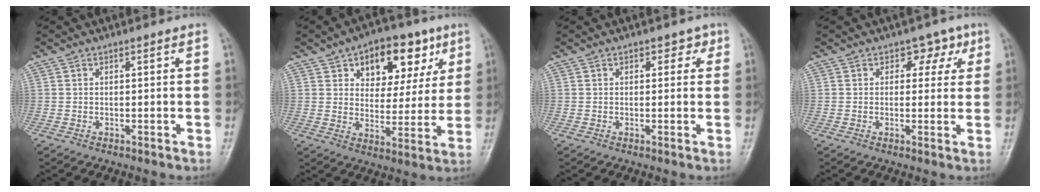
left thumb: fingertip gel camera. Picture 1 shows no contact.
{"total": 14.8, "force": [6.9, 8.9, 9.5], "torque": [-0.084, -0.013, 0.103]}
{"total": 2.2, "force": [1.0, 1.6, 1.1], "torque": [0.009, 0.000, 0.006]}
{"total": 4.3, "force": [1.8, 3.2, 2.1], "torque": [0.008, -0.003, 0.017]}